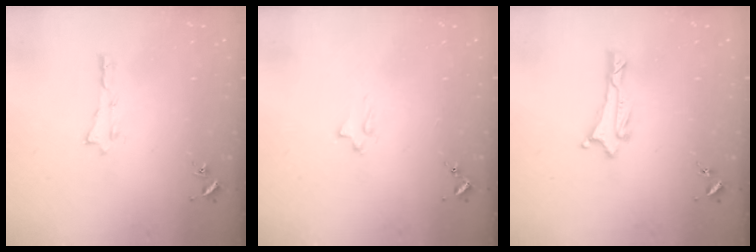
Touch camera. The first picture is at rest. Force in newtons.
{"total": 2.0, "press": 2.0, "slide": 0.4}
{"total": 1.0, "press": 1.0, "slide": 0.2}